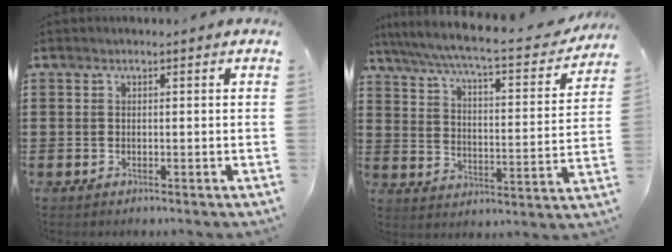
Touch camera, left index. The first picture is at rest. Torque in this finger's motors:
{"motor_torque": [1.28, -0.86, 1.05, 0.14]}